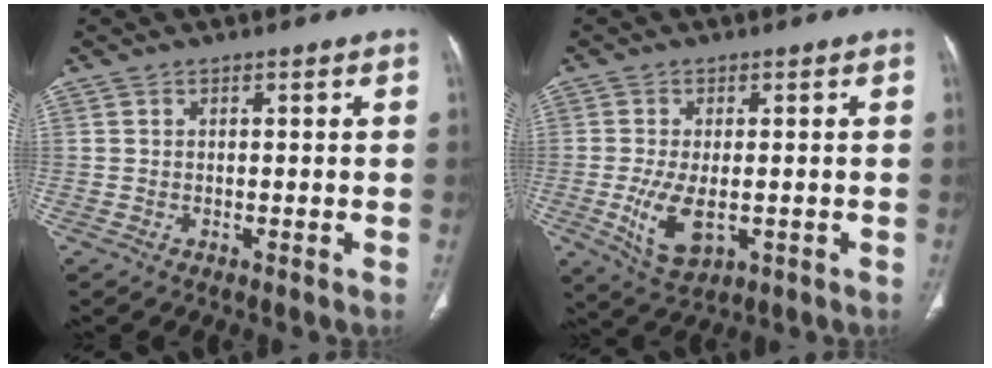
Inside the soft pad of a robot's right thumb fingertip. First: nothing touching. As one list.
[{"total": 7.7, "force": [-1.8, 3.9, 6.4], "torque": [-0.125, -0.013, -0.022]}]